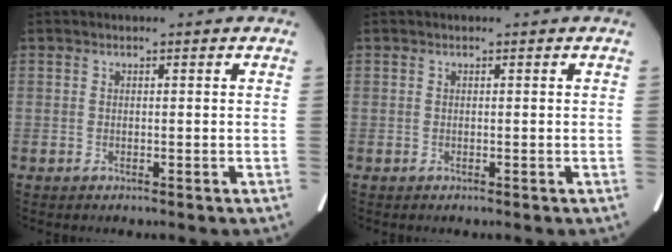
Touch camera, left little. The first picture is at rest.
{"total": 0.0}